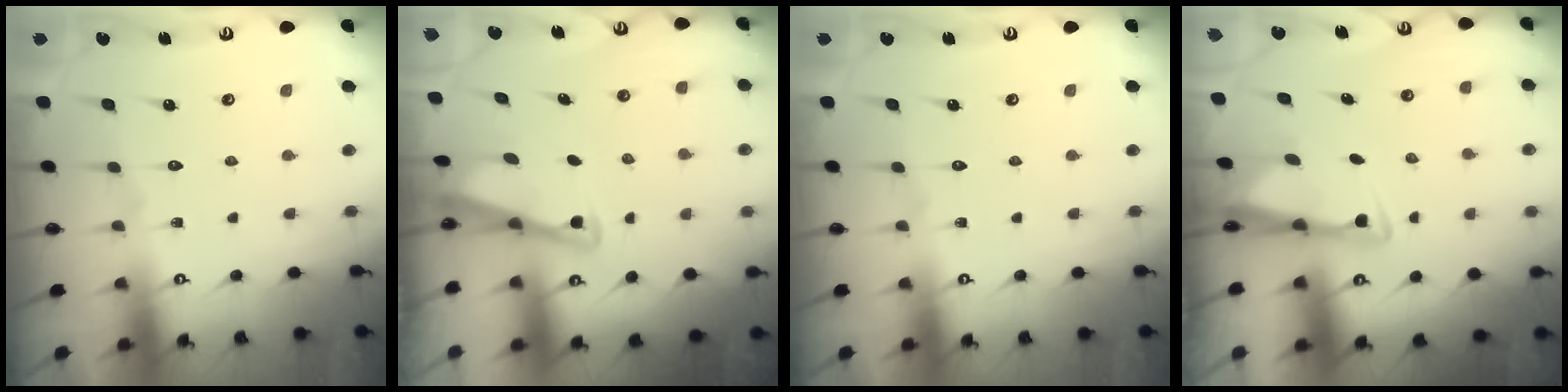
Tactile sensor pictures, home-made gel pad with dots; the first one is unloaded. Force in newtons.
{"total": 2.7, "press": 2.6, "slide": 0.3}
{"total": 0.0}
{"total": 3.0, "press": 2.8, "slide": 0.9}